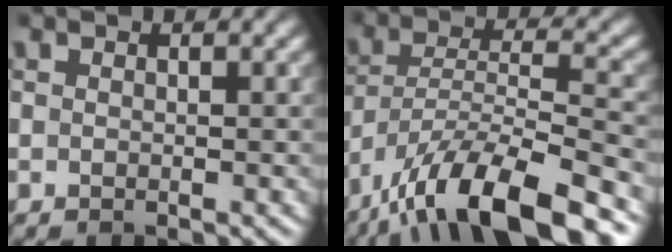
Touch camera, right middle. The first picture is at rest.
{"total": 12.1, "force": [-8.8, 2.8, 7.8], "torque": [-0.129, 0.009, -0.159]}